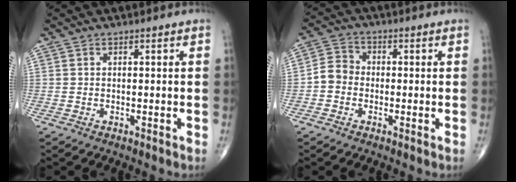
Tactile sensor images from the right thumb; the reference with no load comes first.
{"total": 4.8, "force": [-1.2, 4.1, 2.1], "torque": [-0.024, 0.017, -0.035]}